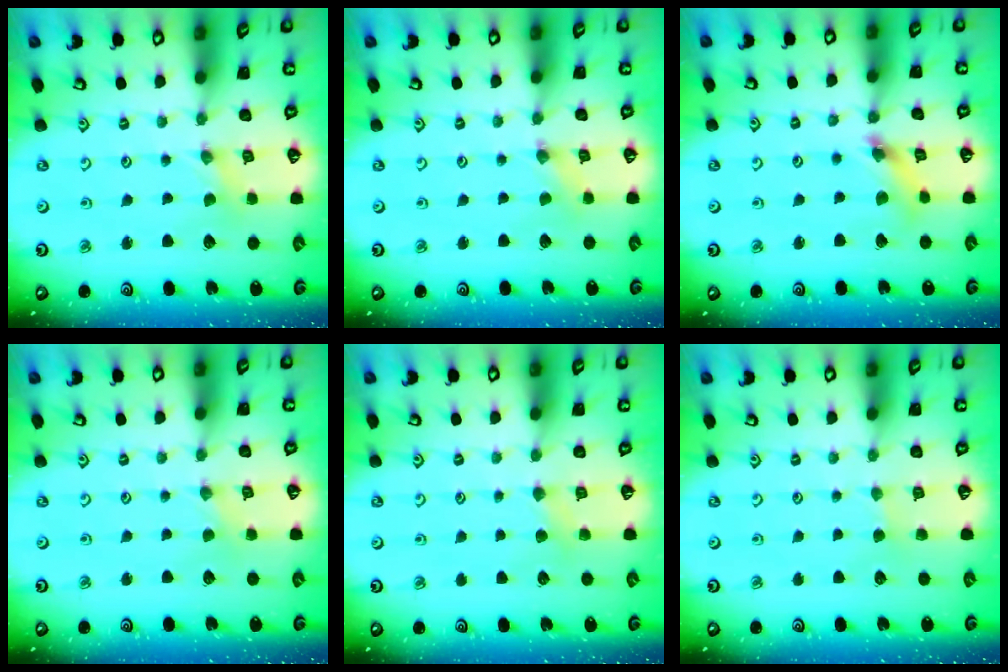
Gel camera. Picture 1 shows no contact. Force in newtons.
{"total": 0.0}
{"total": 6.3, "press": 6.3, "slide": 0.7}
{"total": 0.7, "press": 0.7, "slide": 0.1}
{"total": 2.9, "press": 2.8, "slide": 0.5}
{"total": 2.0, "press": 2.0, "slide": 0.5}